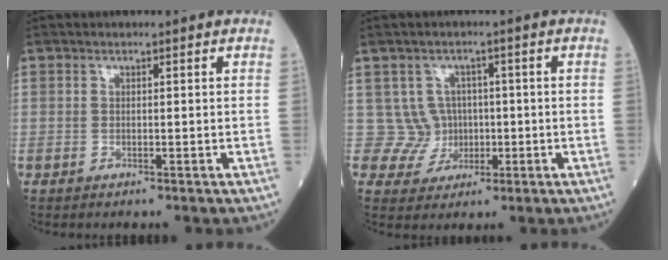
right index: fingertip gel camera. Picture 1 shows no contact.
{"total": 4.7, "force": [0.3, 4.6, -0.2], "torque": [0.017, 0.011, 0.013]}